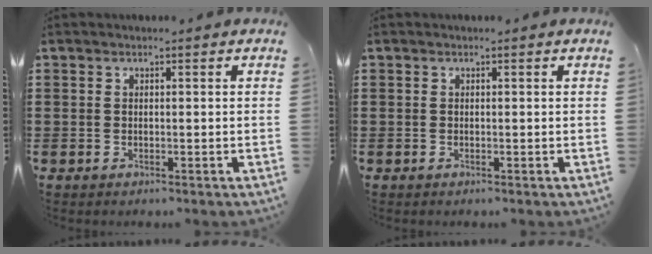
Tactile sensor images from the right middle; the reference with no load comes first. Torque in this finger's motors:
{"motor_torque": [-2.14, 0.00, 0.03, 0.00]}